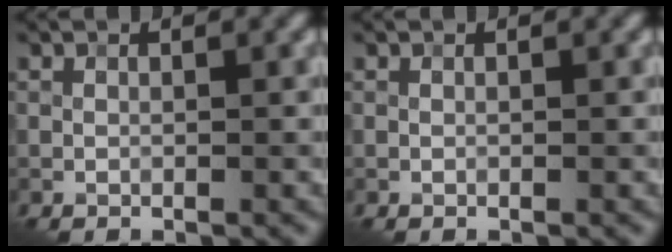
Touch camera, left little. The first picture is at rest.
{"total": 0.0}